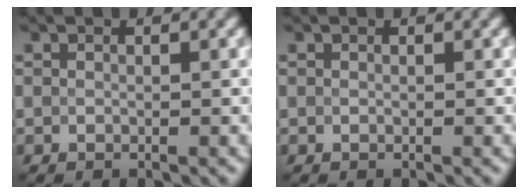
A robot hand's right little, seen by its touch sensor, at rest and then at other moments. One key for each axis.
{"total": 0.0}